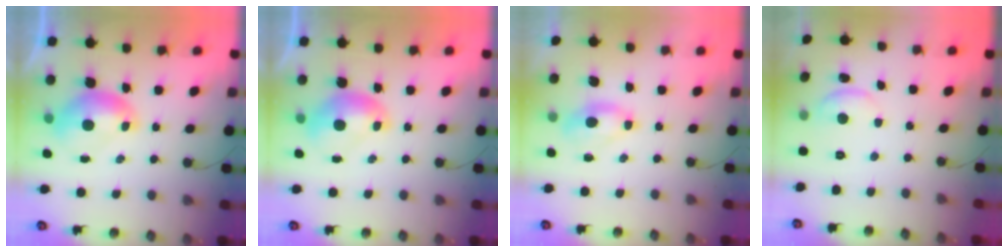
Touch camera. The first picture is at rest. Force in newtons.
{"total": 0.0}
{"total": 1.2, "press": 1.1, "slide": 0.5}
{"total": 1.1, "press": 1.0, "slide": 0.6}